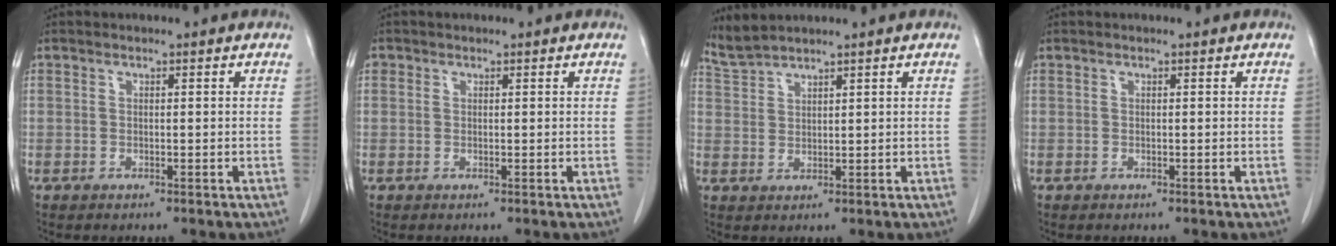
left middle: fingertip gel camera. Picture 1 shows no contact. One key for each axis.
{"total": 0.8, "fx": 0.4, "fy": 0.7, "fz": 0.1, "tx": 0.005, "ty": 0.005, "tz": 0.005}
{"total": 3.0, "fx": 3.0, "fy": -0.6, "fz": -0.1, "tx": -0.010, "ty": 0.008, "tz": 0.070}
{"total": 0.0}